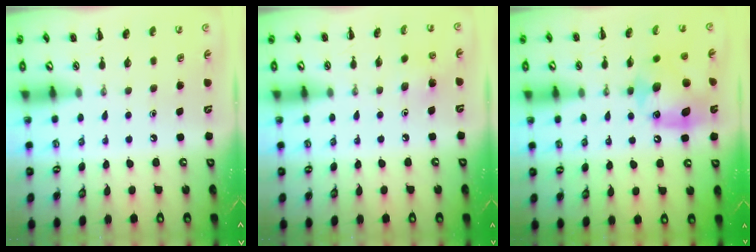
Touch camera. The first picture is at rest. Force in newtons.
{"total": 4.9, "press": 4.6, "slide": 1.4}
{"total": 12.9, "press": 12.8, "slide": 2.1}